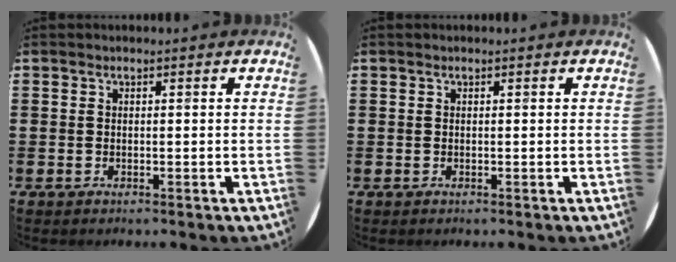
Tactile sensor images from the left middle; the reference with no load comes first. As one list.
[{"total": 0.0}]